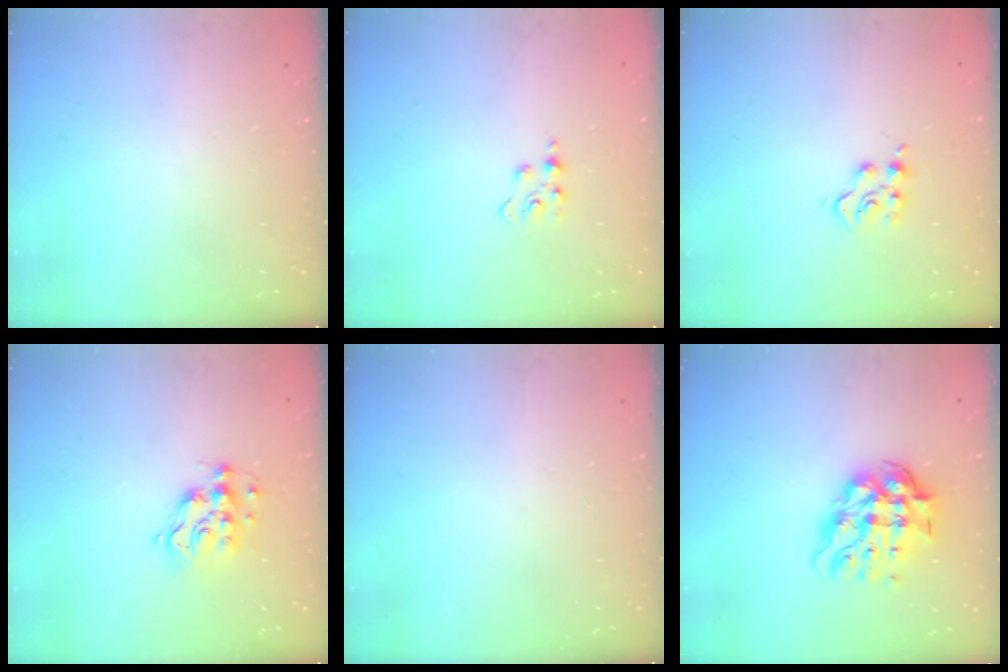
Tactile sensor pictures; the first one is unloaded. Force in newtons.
{"total": 2.8, "press": 2.8, "slide": 0.4}
{"total": 5.2, "press": 5.2, "slide": 0.6}
{"total": 10.7, "press": 10.7, "slide": 0.6}
{"total": 0.0}
{"total": 12.4, "press": 12.4, "slide": 1.1}